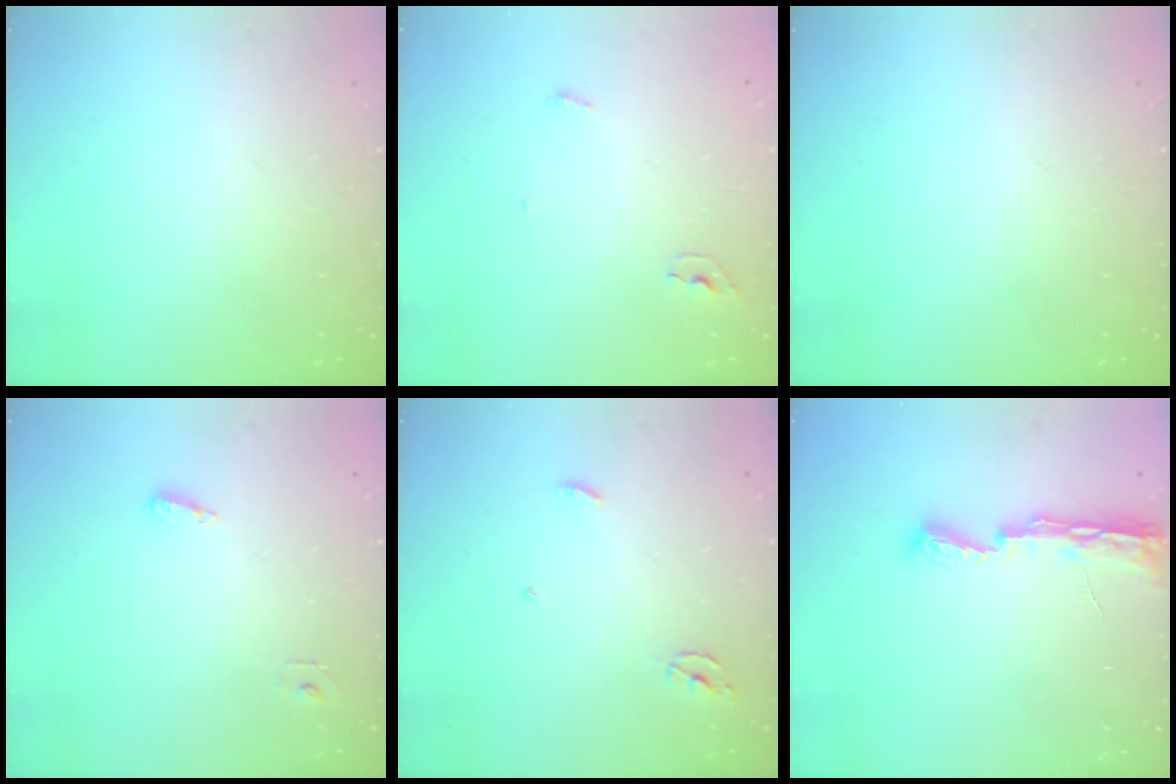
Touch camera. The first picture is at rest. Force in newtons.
{"total": 5.6, "press": 3.9, "slide": 4.1}
{"total": 0.0}
{"total": 5.4, "press": 5.3, "slide": 1.2}
{"total": 3.1, "press": 3.1, "slide": 0.2}
{"total": 10.2, "press": 8.9, "slide": 5.1}